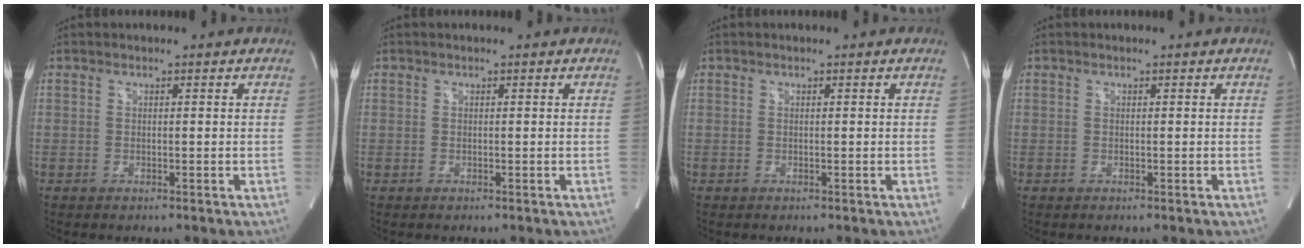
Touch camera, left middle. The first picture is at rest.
{"total": 0.0}
{"total": 0.0}
{"total": 0.0}